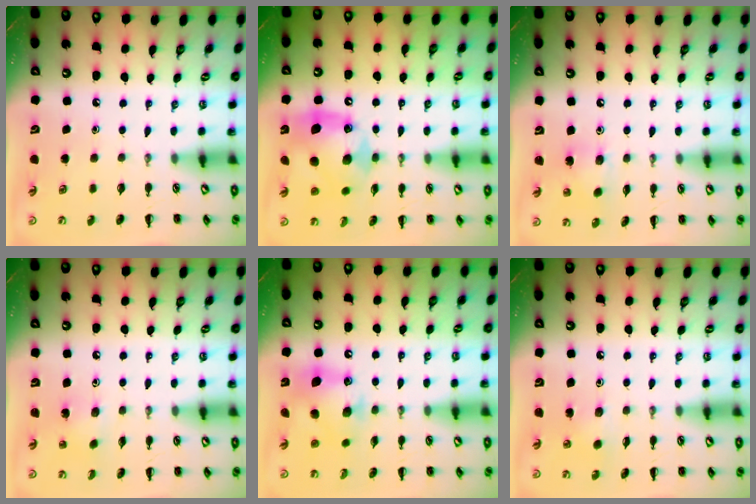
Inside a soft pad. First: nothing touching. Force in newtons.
{"total": 12.9, "press": 12.8, "slide": 2.1}
{"total": 6.4, "press": 6.2, "slide": 1.5}
{"total": 2.1, "press": 2.0, "slide": 0.6}
{"total": 11.4, "press": 11.3, "slide": 1.7}
{"total": 2.6, "press": 2.5, "slide": 0.9}